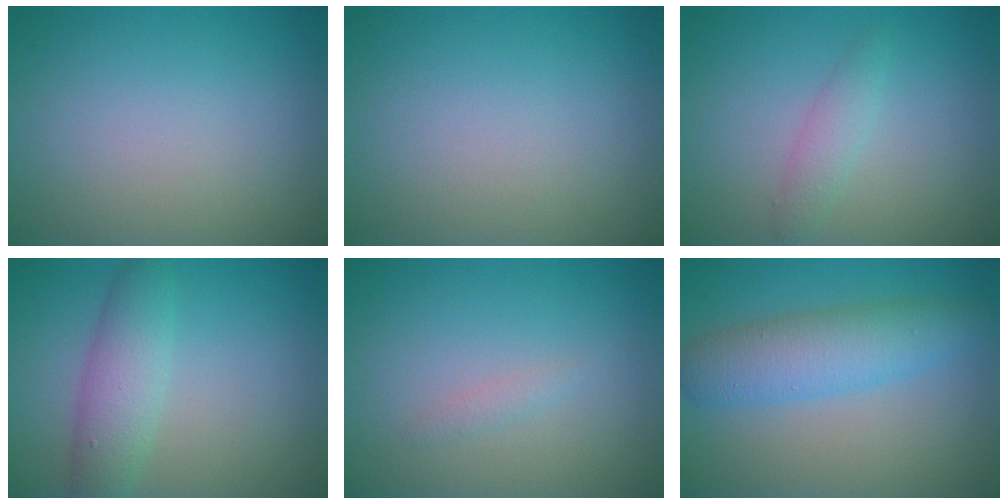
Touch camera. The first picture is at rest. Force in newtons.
{"total": 0.0}
{"total": 1.7, "press": 1.7, "slide": 0.1}
{"total": 3.8, "press": 3.8, "slide": 0.1}
{"total": 0.7, "press": 0.7, "slide": 0.0}
{"total": 5.1, "press": 5.0, "slide": 0.2}